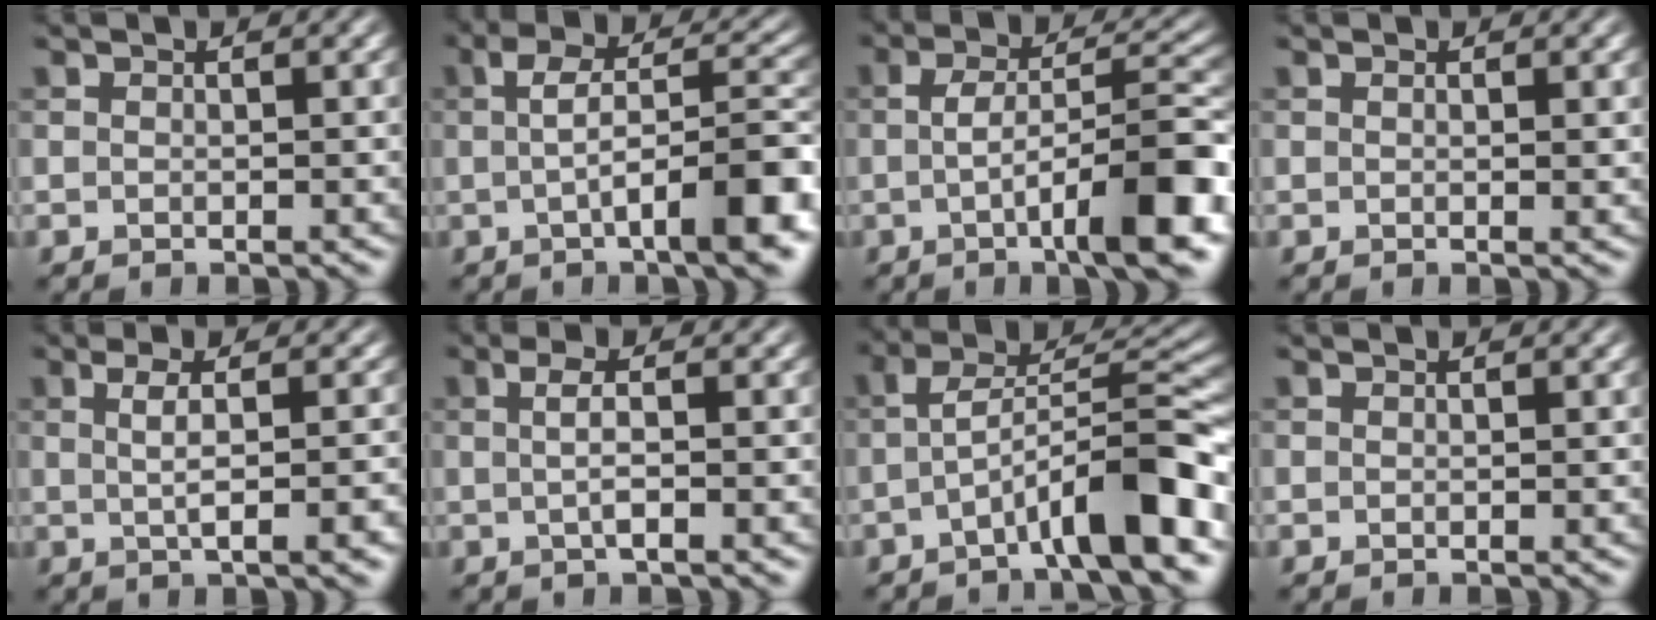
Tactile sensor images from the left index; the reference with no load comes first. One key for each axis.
{"total": 10.1, "fx": -1.7, "fy": 3.1, "fz": 9.5, "tx": -0.128, "ty": 0.002, "tz": -0.029}
{"total": 10.1, "fx": -2.1, "fy": 2.9, "fz": 9.5, "tx": -0.134, "ty": 0.000, "tz": -0.036}
{"total": 0.9, "fx": 0.3, "fy": 0.2, "fz": 0.9, "tx": -0.011, "ty": -0.002, "tz": 0.005}
{"total": 5.1, "fx": -0.1, "fy": 1.7, "fz": 4.8, "tx": -0.051, "ty": 0.011, "tz": -0.002}
{"total": 3.0, "fx": 0.0, "fy": 0.9, "fz": 2.9, "tx": -0.043, "ty": 0.005, "tz": -0.003}
{"total": 8.2, "fx": -3.4, "fy": 1.8, "fz": 7.3, "tx": -0.112, "ty": 0.022, "tz": -0.060}
{"total": 0.0}